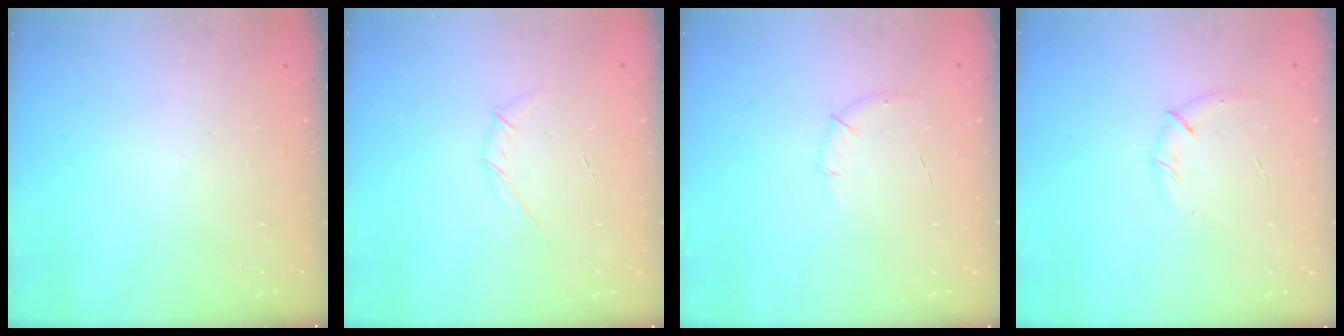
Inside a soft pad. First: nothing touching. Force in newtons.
{"total": 3.6, "press": 3.6, "slide": 0.7}
{"total": 7.4, "press": 7.2, "slide": 1.7}
{"total": 8.0, "press": 7.7, "slide": 2.1}